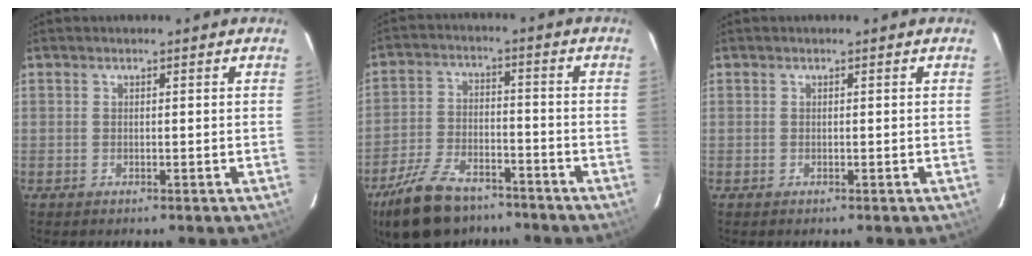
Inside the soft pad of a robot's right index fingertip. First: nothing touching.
{"total": 15.7, "force": [-11.9, 7.1, 7.5], "torque": [-0.170, -0.009, -0.200]}
{"total": 0.0}